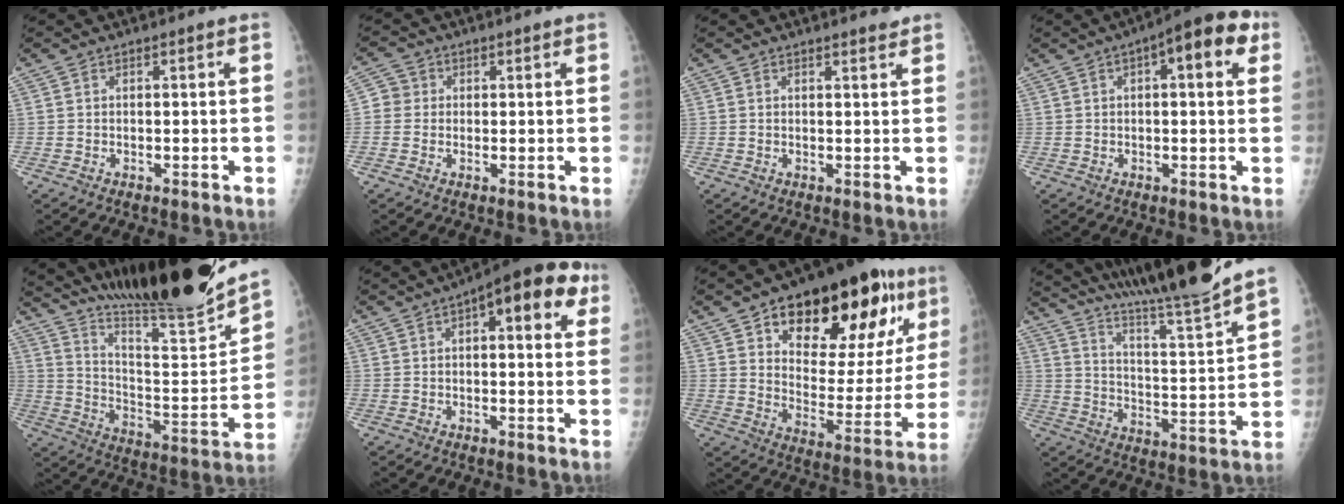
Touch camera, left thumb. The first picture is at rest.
{"total": 3.2, "force": [0.4, 3.1, 0.7], "torque": [0.009, 0.005, -0.001]}
{"total": 1.3, "force": [1.3, 0.1, 0.3], "torque": [0.002, -0.011, 0.018]}
{"total": 10.3, "force": [3.6, 4.0, 8.8], "torque": [-0.097, 0.021, 0.038]}
{"total": 25.5, "force": [22.4, 1.0, 12.2], "torque": [-0.172, -0.146, 0.350]}
{"total": 13.1, "force": [5.0, 5.6, 10.7], "torque": [-0.105, 0.016, 0.055]}
{"total": 28.0, "force": [13.8, 13.3, 20.4], "torque": [-0.249, -0.021, 0.210]}
{"total": 20.8, "force": [18.2, -0.9, 9.9], "torque": [-0.147, -0.116, 0.284]}